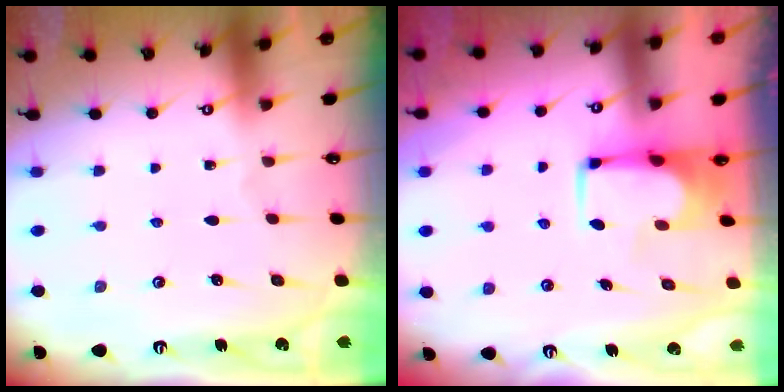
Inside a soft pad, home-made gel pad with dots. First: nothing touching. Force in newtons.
{"total": 1.7, "press": 1.7, "slide": 0.1}